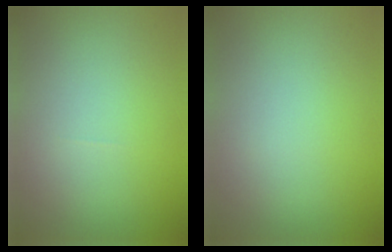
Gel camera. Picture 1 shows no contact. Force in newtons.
{"total": 0.0}